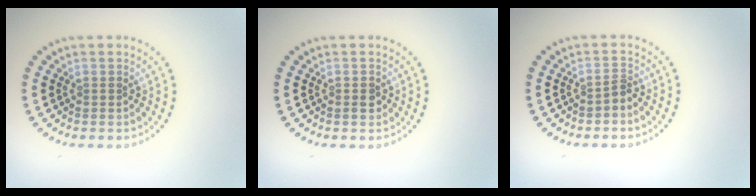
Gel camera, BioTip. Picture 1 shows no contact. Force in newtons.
{"total": 1.1, "press": 1.1, "slide": 0.2}
{"total": 0.9, "press": 0.5, "slide": 0.8}